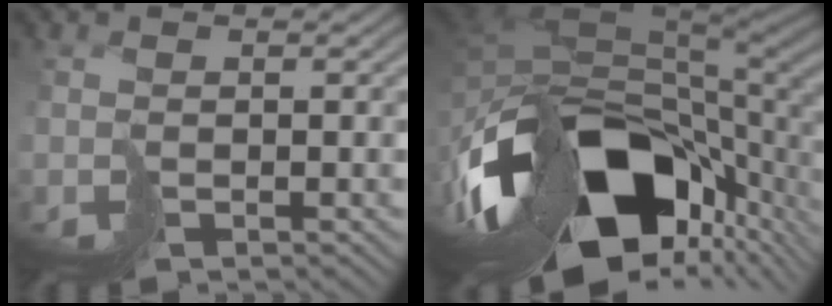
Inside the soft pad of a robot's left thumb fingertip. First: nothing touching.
{"total": 18.7, "force": [-6.1, 9.7, 14.7], "torque": [-0.292, -0.036, -0.090]}